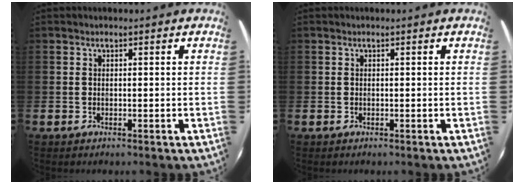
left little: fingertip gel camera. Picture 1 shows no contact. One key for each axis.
{"total": 0.0}